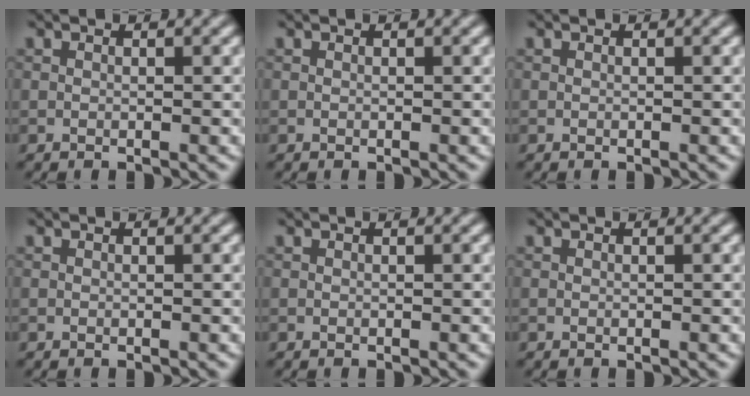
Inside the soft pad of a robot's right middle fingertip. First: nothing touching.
{"total": 0.0}
{"total": 0.0}
{"total": 0.0}
{"total": 0.0}
{"total": 0.0}